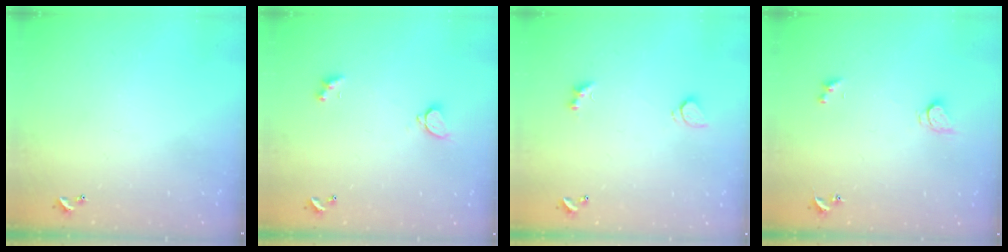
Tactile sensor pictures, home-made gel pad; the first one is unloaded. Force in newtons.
{"total": 1.6, "press": 1.6, "slide": 0.5}
{"total": 3.0, "press": 2.7, "slide": 1.1}
{"total": 2.9, "press": 2.9, "slide": 0.5}